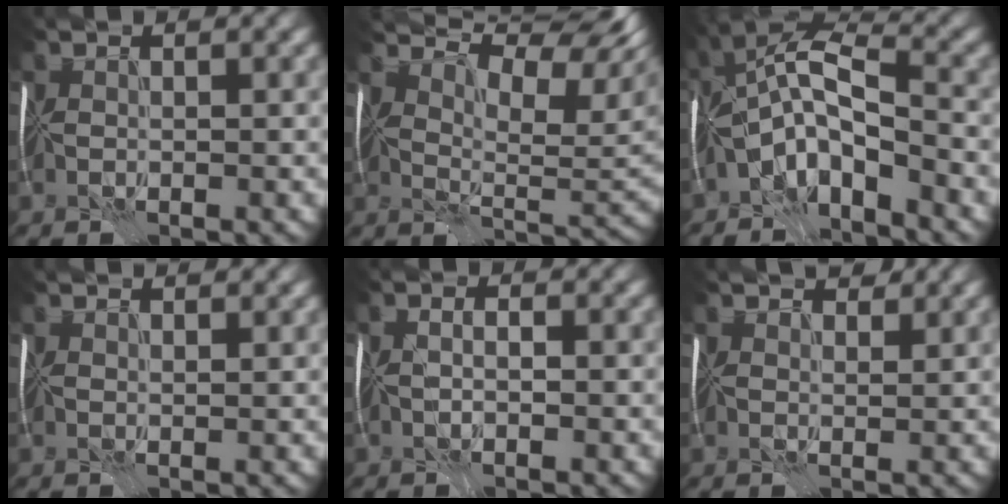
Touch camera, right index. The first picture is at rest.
{"total": 11.1, "force": [7.2, 3.4, 7.8], "torque": [-0.128, 0.014, 0.108]}
{"total": 7.9, "force": [-3.6, 3.1, 6.3], "torque": [-0.108, 0.013, -0.078]}
{"total": 2.6, "force": [2.2, 0.7, 1.1], "torque": [-0.016, 0.007, 0.017]}
{"total": 1.8, "force": [-0.8, 1.0, 1.2], "torque": [-0.006, 0.005, -0.018]}
{"total": 2.7, "force": [2.2, 1.0, 1.3], "torque": [-0.016, 0.000, 0.021]}